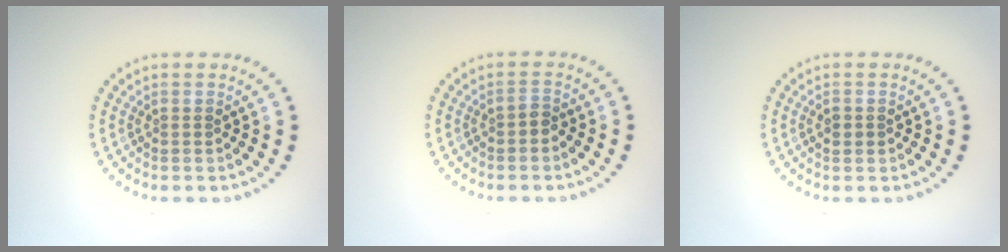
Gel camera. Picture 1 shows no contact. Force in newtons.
{"total": 0.9, "press": 0.7, "slide": 0.5}
{"total": 1.3, "press": 1.3, "slide": 0.2}